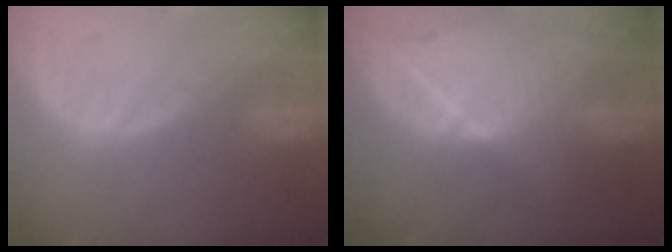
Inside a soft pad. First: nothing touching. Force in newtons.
{"total": 9.1, "press": 8.1, "slide": 4.0}